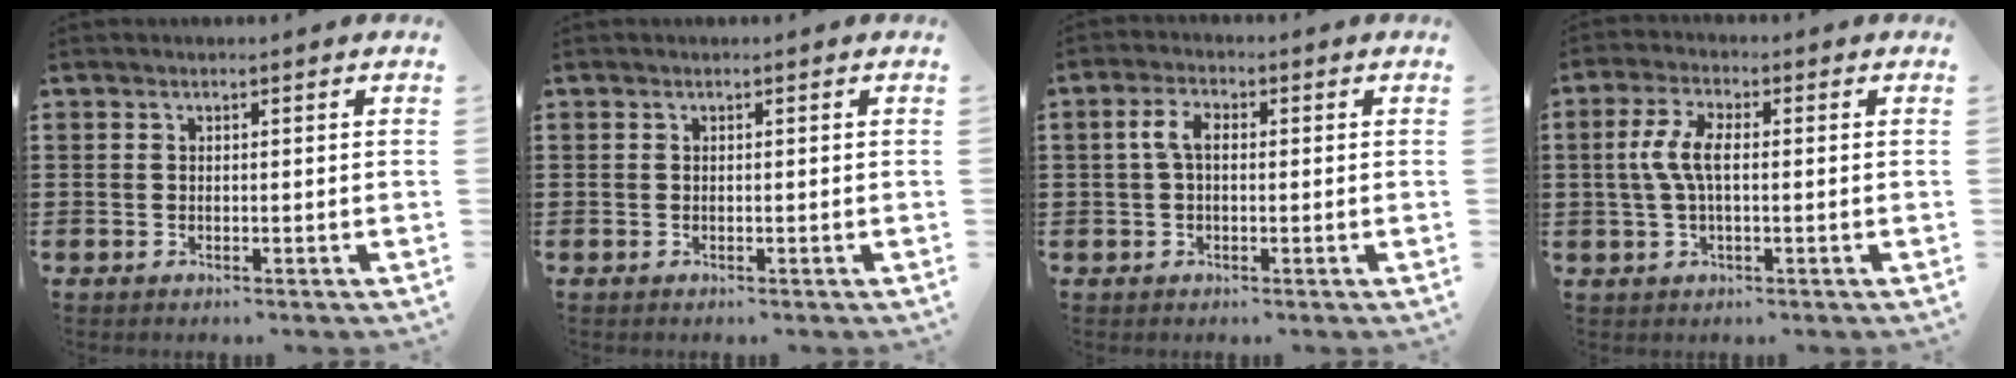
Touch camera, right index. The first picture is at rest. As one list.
[{"total": 0.0}, {"total": 3.9, "force": [0.3, 2.0, 3.3], "torque": [-0.082, 0.004, -0.001]}, {"total": 5.7, "force": [0.1, 2.4, 5.2], "torque": [-0.126, -0.001, -0.008]}]